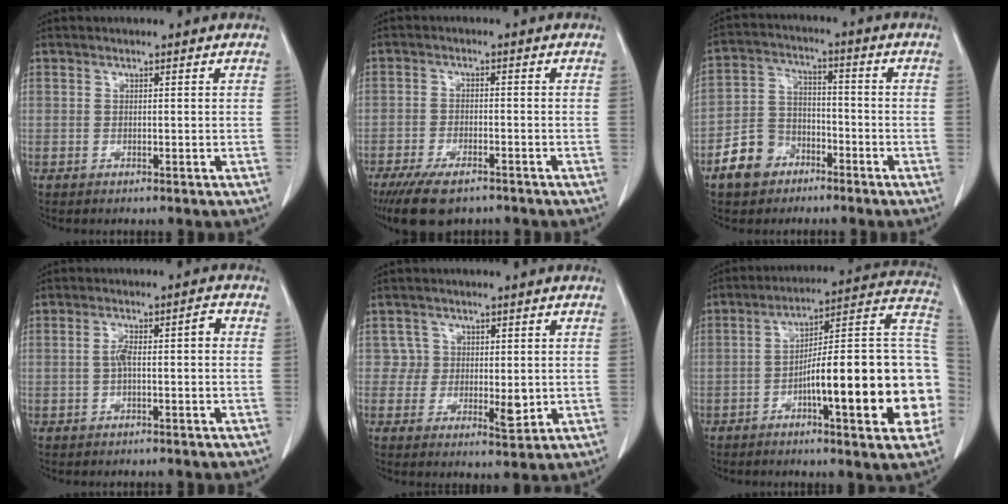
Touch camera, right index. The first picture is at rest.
{"total": 8.3, "force": [-6.1, 2.9, 4.8], "torque": [-0.078, -0.011, -0.095]}
{"total": 8.2, "force": [-4.9, 6.1, 2.5], "torque": [-0.060, 0.018, -0.084]}
{"total": 4.0, "force": [-0.3, 1.0, 3.9], "torque": [-0.071, 0.021, -0.003]}
{"total": 4.0, "force": [0.3, 3.3, 2.2], "torque": [-0.015, -0.001, 0.007]}
{"total": 22.7, "force": [-5.2, 3.5, 21.8], "torque": [-0.235, 0.032, -0.069]}